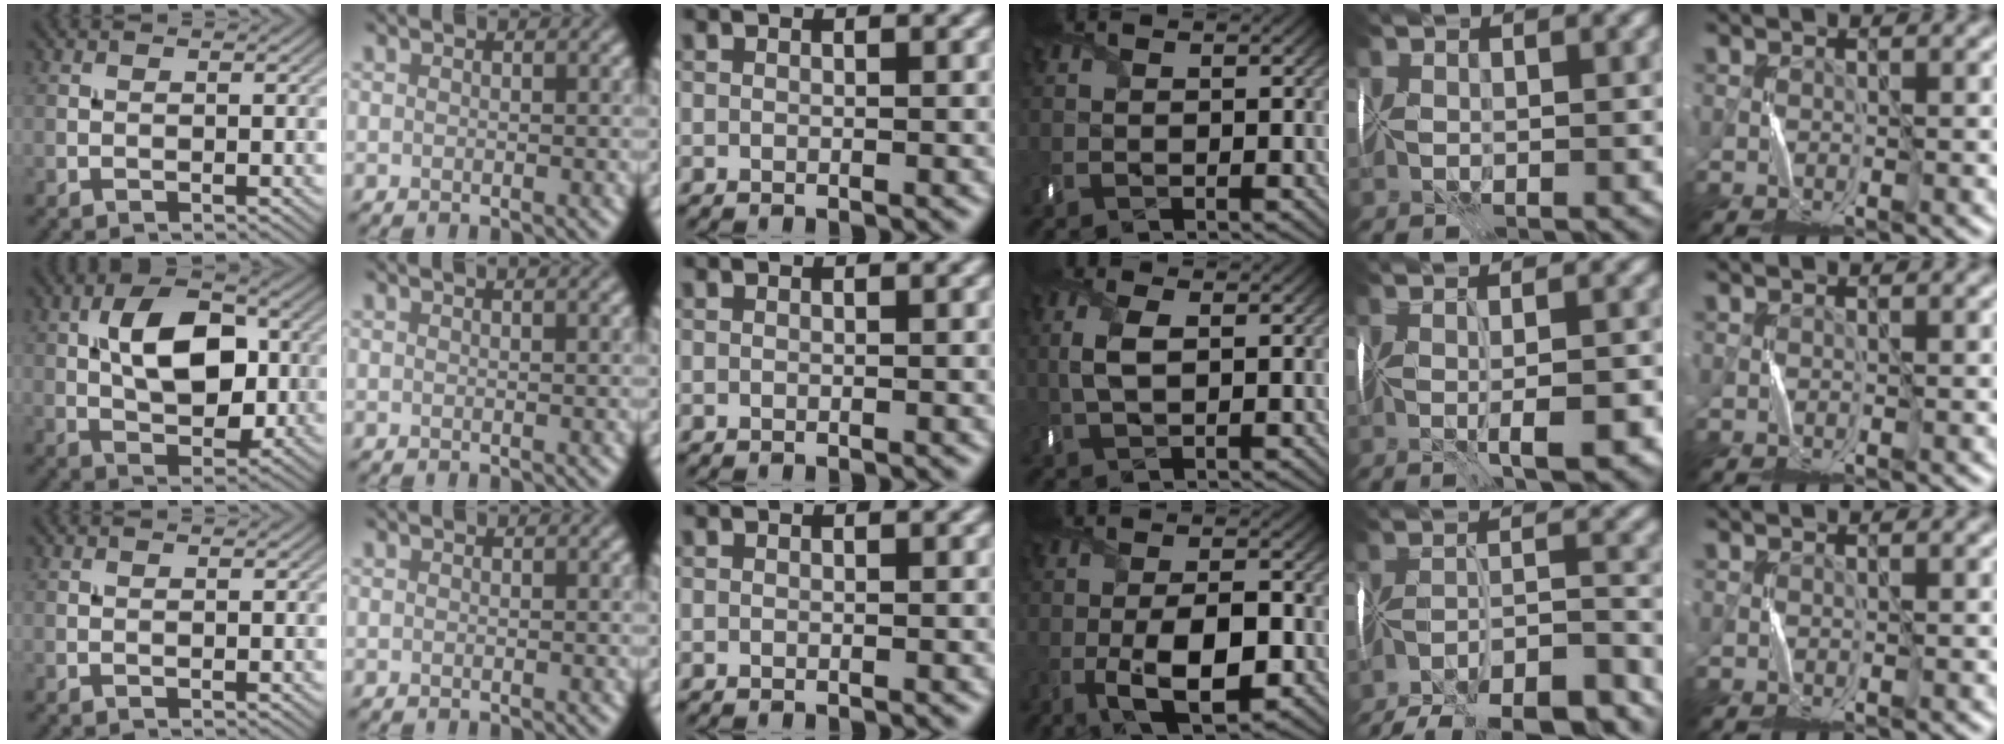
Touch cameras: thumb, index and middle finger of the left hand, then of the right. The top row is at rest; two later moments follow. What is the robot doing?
{"motion": "fold", "object": "handkerchief"}